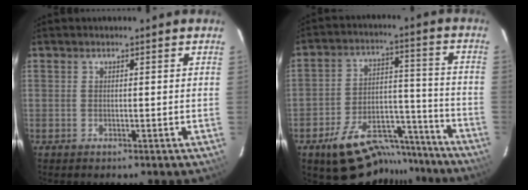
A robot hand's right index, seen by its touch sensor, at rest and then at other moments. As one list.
[{"total": 18.4, "force": [-15.1, 8.0, 6.8], "torque": [-0.126, 0.044, -0.205]}]